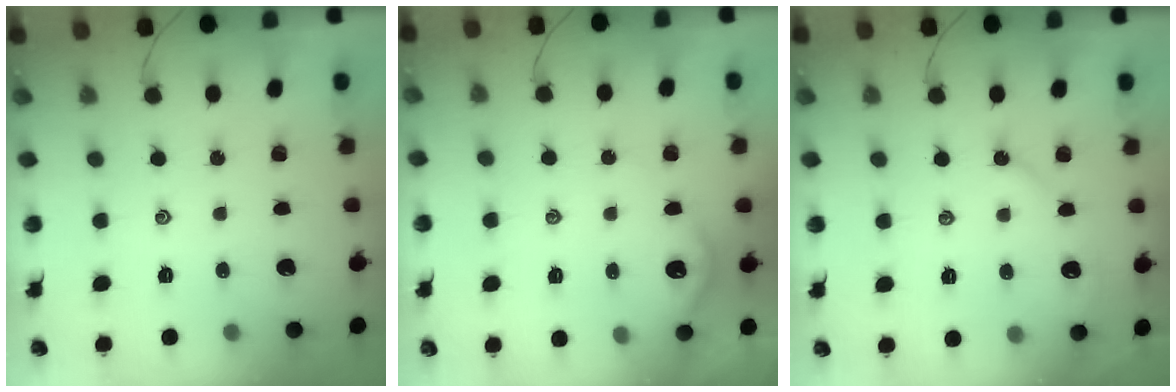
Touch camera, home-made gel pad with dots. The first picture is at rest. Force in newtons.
{"total": 3.8, "press": 3.7, "slide": 0.4}
{"total": 6.1, "press": 6.1, "slide": 0.6}